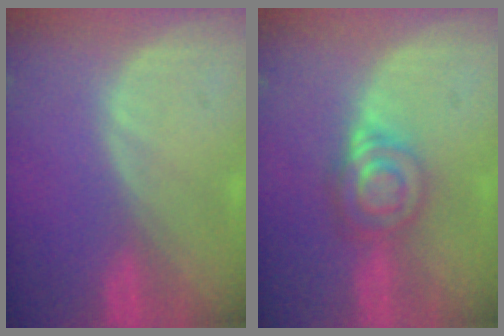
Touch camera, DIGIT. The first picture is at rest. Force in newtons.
{"total": 6.6, "press": 5.6, "slide": 3.4}